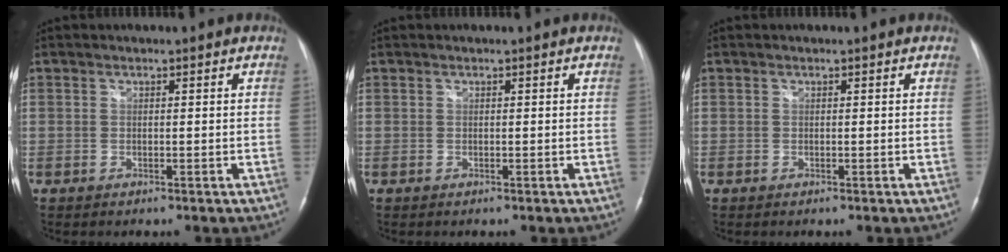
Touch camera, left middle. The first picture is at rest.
{"total": 0.0}
{"total": 0.0}